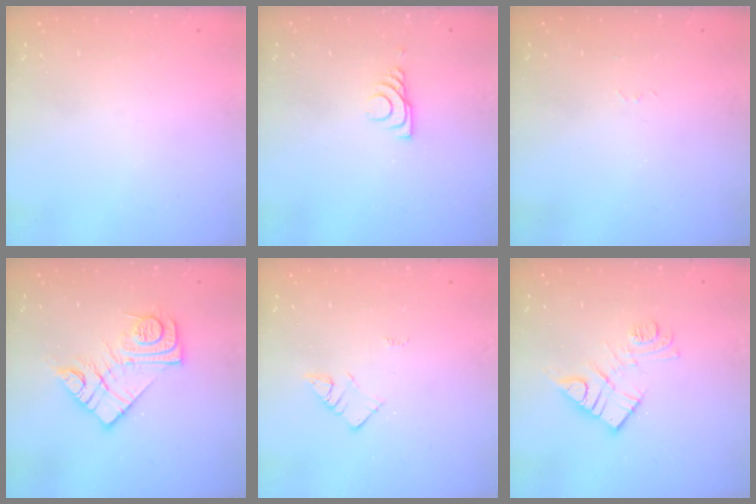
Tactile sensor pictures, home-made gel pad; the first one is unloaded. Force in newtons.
{"total": 5.9, "press": 5.9, "slide": 0.9}
{"total": 2.6, "press": 2.6, "slide": 0.4}
{"total": 13.6, "press": 13.6, "slide": 0.9}
{"total": 3.3, "press": 3.3, "slide": 0.2}
{"total": 11.3, "press": 11.3, "slide": 0.3}